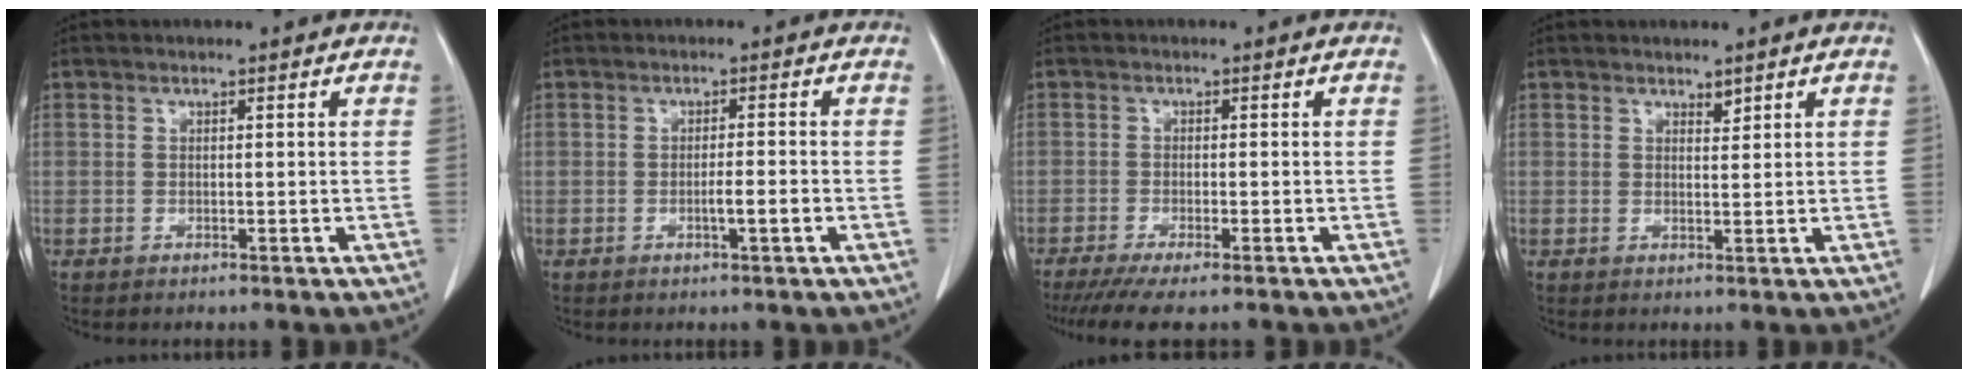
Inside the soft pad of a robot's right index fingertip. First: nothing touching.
{"total": 2.8, "force": [-0.9, 0.4, 2.6], "torque": [-0.047, 0.000, -0.014]}
{"total": 7.6, "force": [-5.6, 1.3, 4.9], "torque": [-0.076, -0.016, -0.088]}
{"total": 1.5, "force": [1.1, 0.7, 0.6], "torque": [-0.011, -0.001, 0.021]}